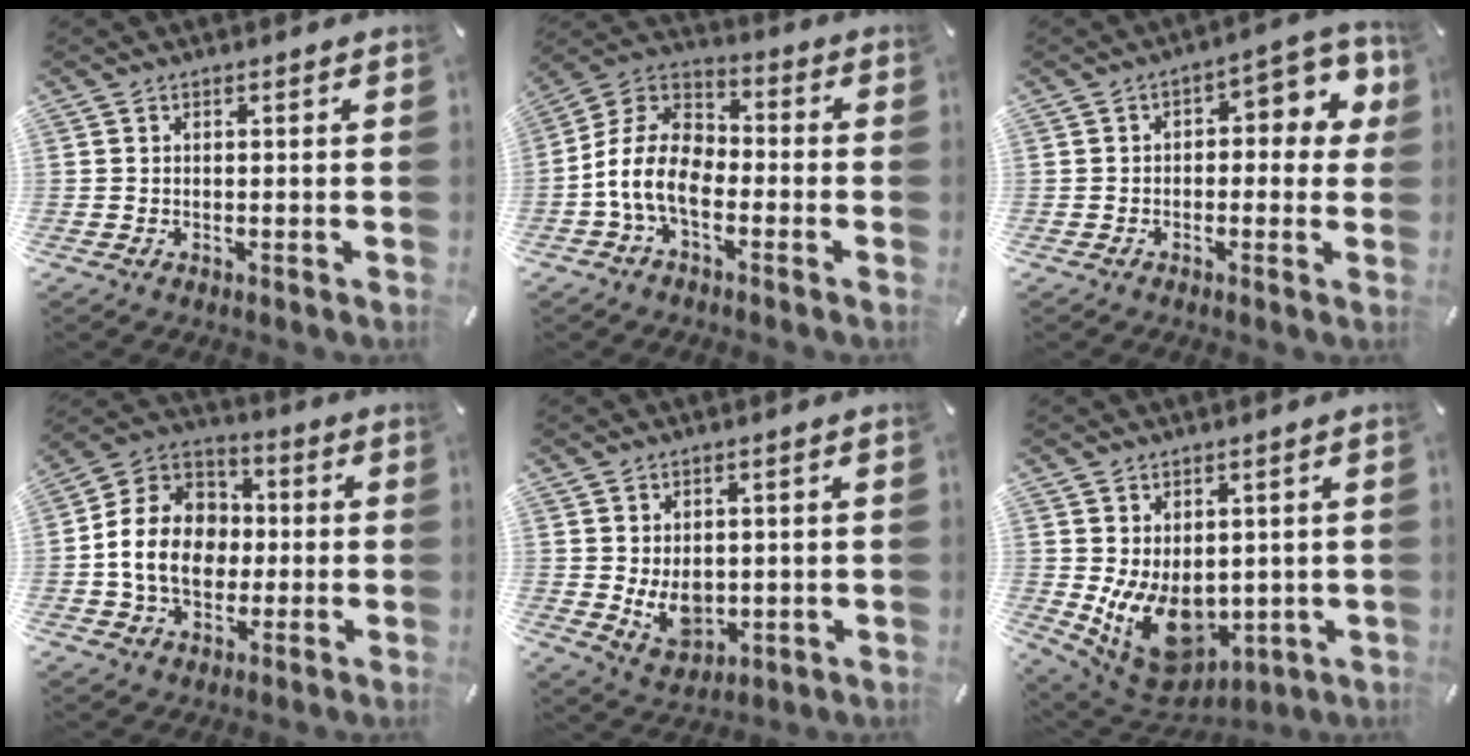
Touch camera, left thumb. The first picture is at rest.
{"total": 12.0, "force": [-5.8, 7.0, 7.8], "torque": [-0.171, 0.021, -0.113]}
{"total": 7.6, "force": [1.3, 4.2, 6.2], "torque": [-0.071, -0.016, 0.014]}
{"total": 14.2, "force": [-2.2, 12.0, 7.2], "torque": [-0.174, 0.026, -0.037]}
{"total": 7.4, "force": [0.5, 5.8, 4.6], "torque": [-0.070, -0.011, 0.011]}
{"total": 12.1, "force": [-0.9, 9.3, 7.7], "torque": [-0.134, -0.016, -0.008]}